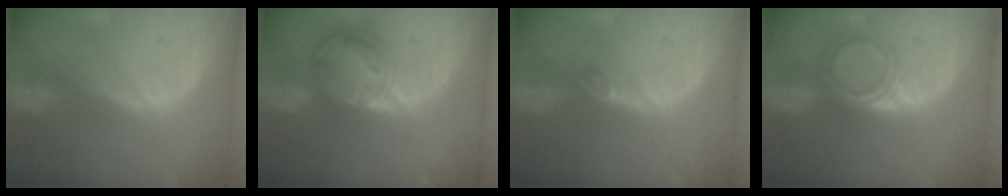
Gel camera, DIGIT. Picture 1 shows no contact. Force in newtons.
{"total": 8.7, "press": 7.4, "slide": 4.6}
{"total": 1.7, "press": 1.7, "slide": 0.4}
{"total": 4.7, "press": 4.2, "slide": 2.1}